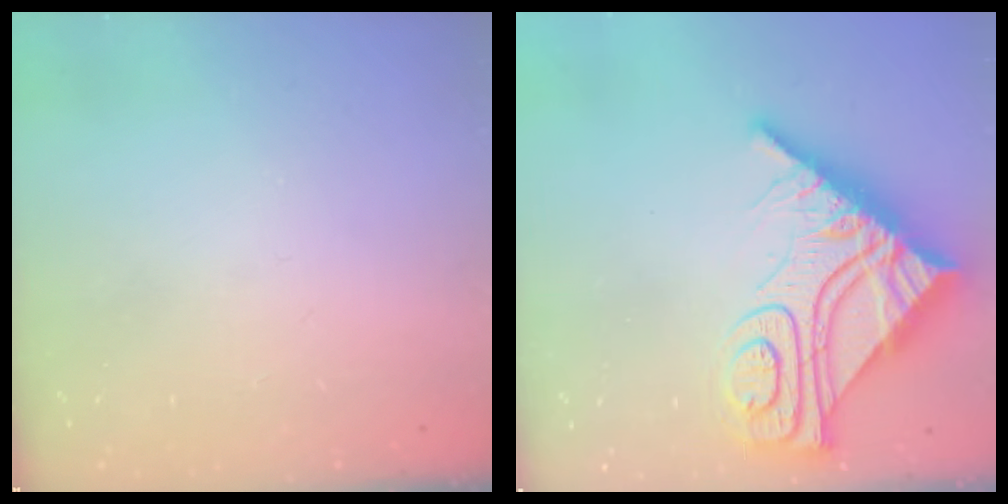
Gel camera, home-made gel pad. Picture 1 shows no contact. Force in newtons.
{"total": 18.5, "press": 18.4, "slide": 2.0}